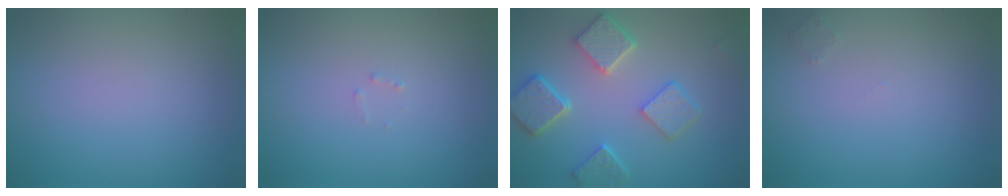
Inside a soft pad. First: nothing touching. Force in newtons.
{"total": 0.6, "press": 0.6, "slide": 0.1}
{"total": 5.2, "press": 4.7, "slide": 2.3}
{"total": 0.7, "press": 0.7, "slide": 0.0}